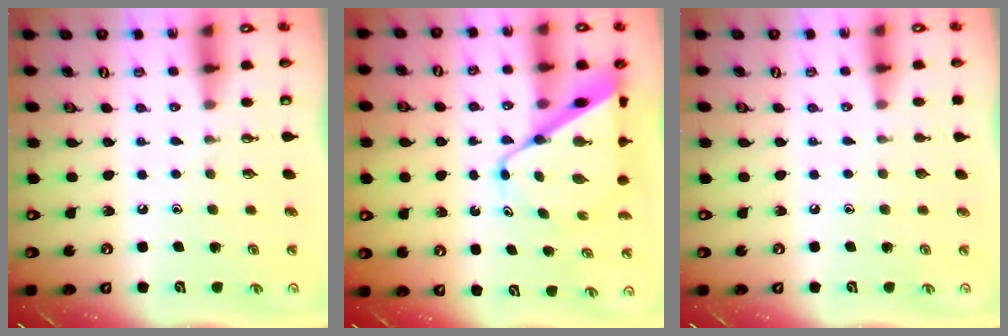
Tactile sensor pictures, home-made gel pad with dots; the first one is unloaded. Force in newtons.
{"total": 11.4, "press": 11.4, "slide": 1.0}
{"total": 0.0}